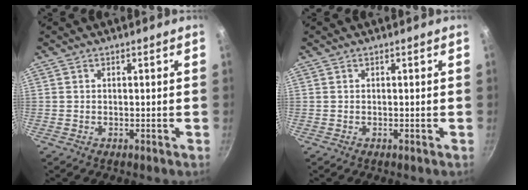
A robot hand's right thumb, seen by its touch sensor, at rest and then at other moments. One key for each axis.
{"total": 0.0}